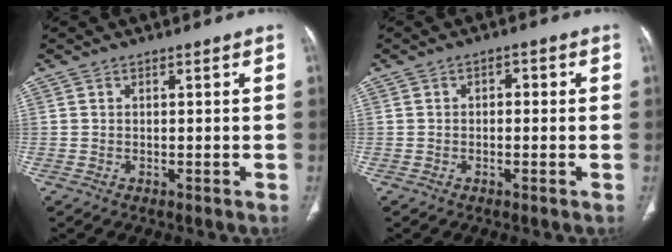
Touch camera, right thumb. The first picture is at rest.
{"total": 1.8, "force": [0.0, 1.2, 1.4], "torque": [-0.011, 0.008, -0.005]}